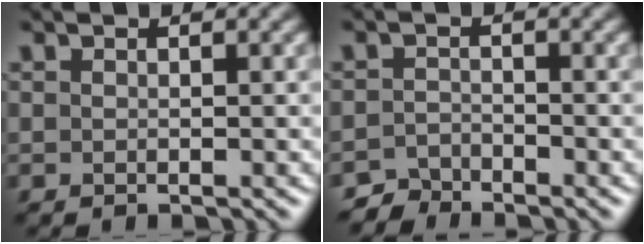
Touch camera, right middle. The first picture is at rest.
{"total": 2.1, "force": [-2.0, 0.5, -0.1], "torque": [0.005, 0.005, -0.042]}